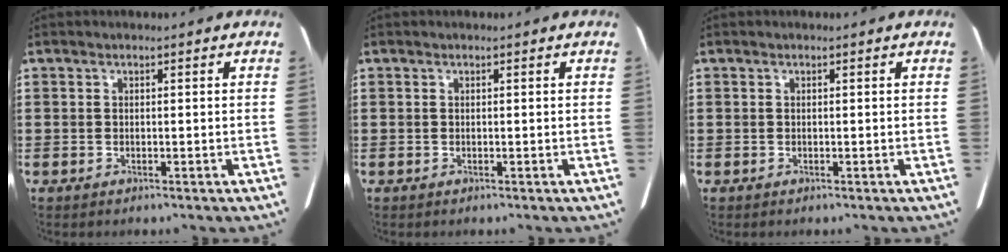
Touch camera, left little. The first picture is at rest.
{"total": 0.0}
{"total": 0.0}